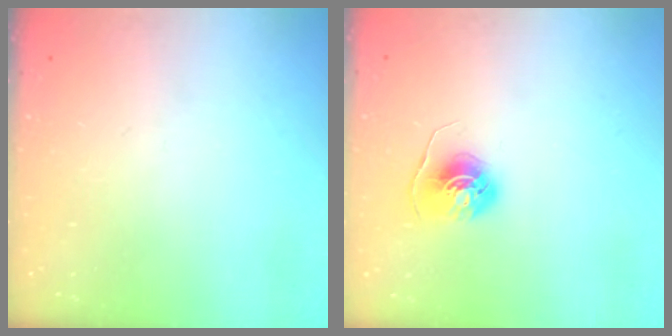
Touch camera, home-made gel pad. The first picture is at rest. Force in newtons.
{"total": 6.1, "press": 6.1, "slide": 0.5}